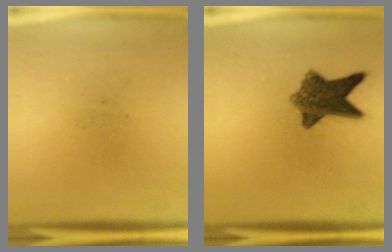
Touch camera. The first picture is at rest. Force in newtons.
{"total": 8.8}